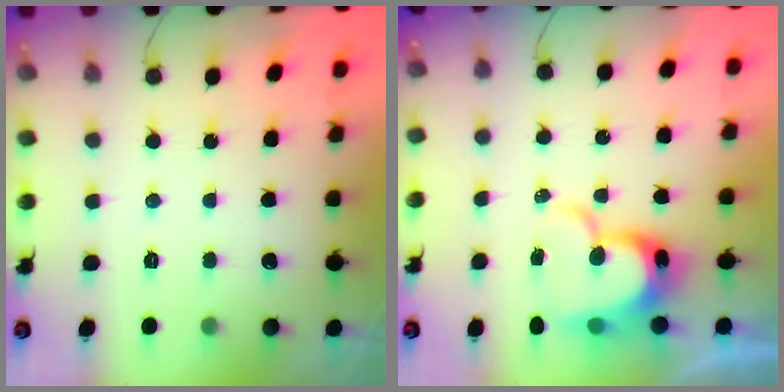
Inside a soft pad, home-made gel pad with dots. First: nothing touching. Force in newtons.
{"total": 12.7, "press": 12.6, "slide": 1.4}